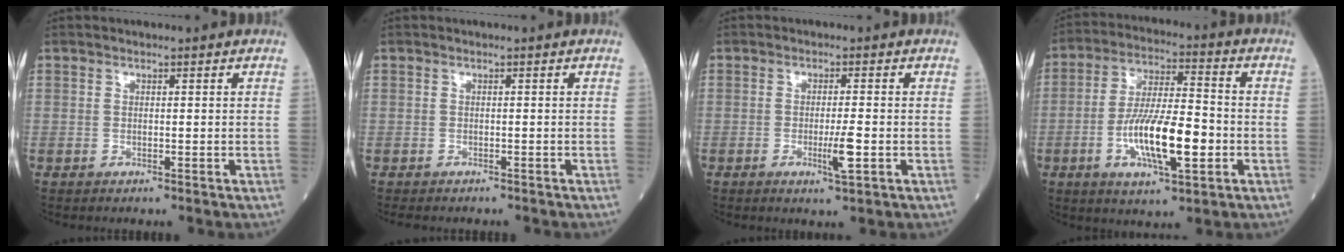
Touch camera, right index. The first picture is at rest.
{"total": 3.7, "force": [-3.1, 1.7, 1.1], "torque": [-0.019, -0.003, -0.042]}
{"total": 3.7, "force": [-1.2, 0.0, 3.5], "torque": [-0.059, -0.007, -0.020]}
{"total": 13.3, "force": [-3.6, 3.1, 12.4], "torque": [-0.230, -0.001, -0.062]}